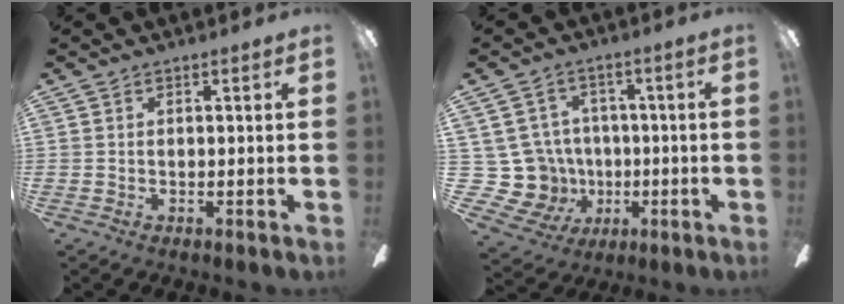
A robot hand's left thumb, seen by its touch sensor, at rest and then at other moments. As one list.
[{"total": 13.5, "force": [-1.1, 12.5, 4.8], "torque": [-0.138, 0.000, -0.004]}]